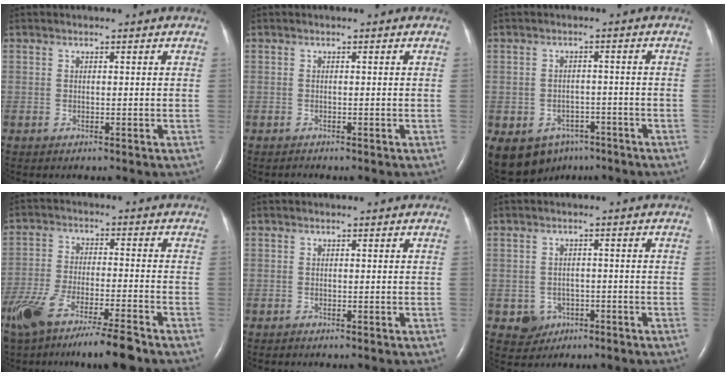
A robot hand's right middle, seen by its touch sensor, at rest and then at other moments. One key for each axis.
{"total": 0.0}
{"total": 10.8, "fx": -6.6, "fy": 7.9, "fz": 3.3, "tx": -0.082, "ty": 0.004, "tz": -0.080}
{"total": 14.8, "fx": -11.3, "fy": 1.1, "fz": 9.5, "tx": -0.193, "ty": -0.042, "tz": -0.198}
{"total": 0.0}
{"total": 3.5, "fx": -1.4, "fy": 3.1, "fz": 0.4, "tx": -0.004, "ty": 0.010, "tz": -0.013}